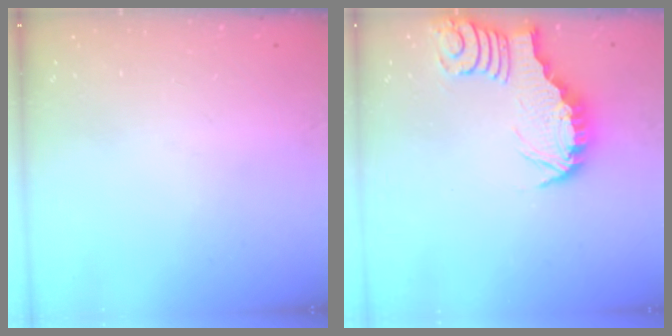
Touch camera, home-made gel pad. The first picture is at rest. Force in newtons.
{"total": 3.0, "press": 2.9, "slide": 0.3}